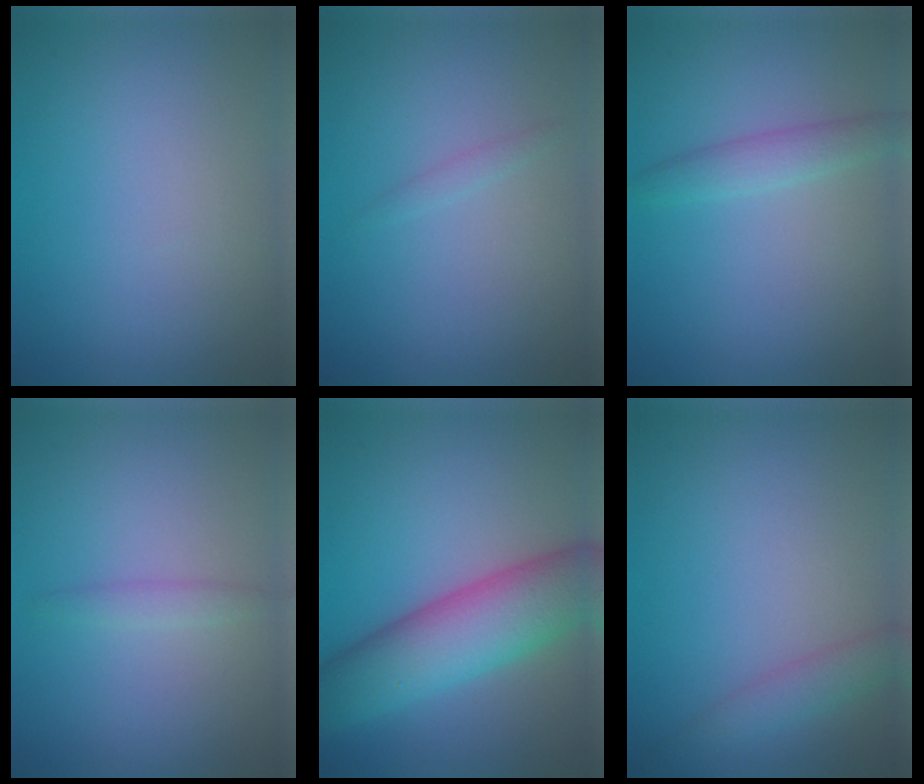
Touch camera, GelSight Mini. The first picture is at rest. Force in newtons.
{"total": 0.7, "press": 0.7, "slide": 0.0}
{"total": 2.0, "press": 2.0, "slide": 0.0}
{"total": 1.0, "press": 1.0, "slide": 0.0}
{"total": 8.5, "press": 8.5, "slide": 0.2}
{"total": 2.1, "press": 2.1, "slide": 0.1}